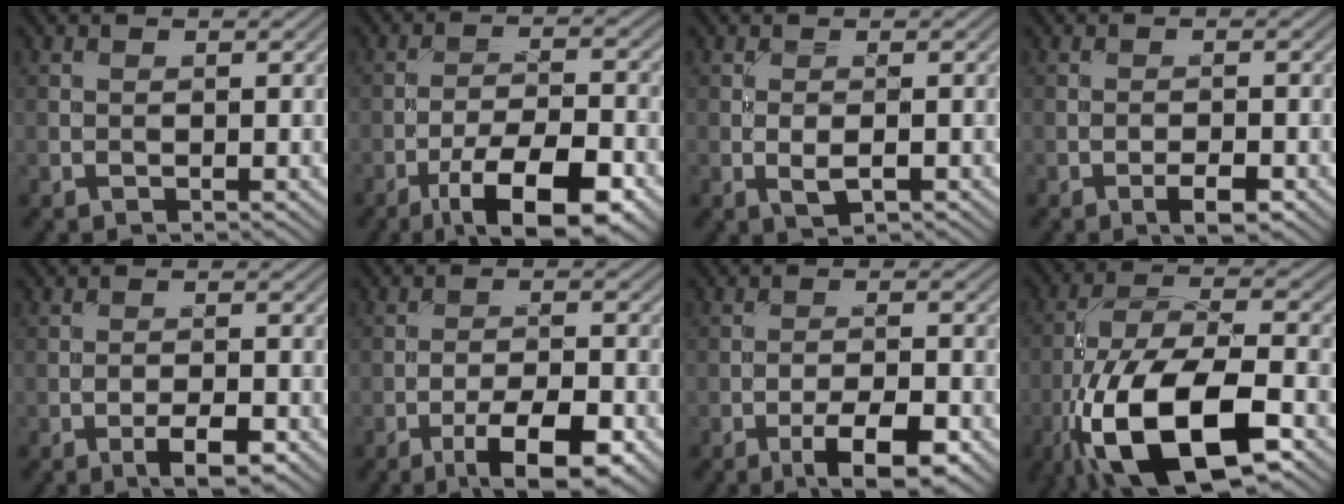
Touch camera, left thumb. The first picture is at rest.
{"total": 11.7, "force": [-6.9, 3.6, 8.8], "torque": [-0.151, -0.001, -0.115]}
{"total": 2.1, "force": [-0.5, 0.8, 1.9], "torque": [-0.042, -0.003, -0.011]}
{"total": 2.6, "force": [-1.4, 0.7, 2.0], "torque": [-0.037, 0.002, -0.027]}
{"total": 3.7, "force": [-2.1, 1.0, 2.9], "torque": [-0.050, 0.003, -0.035]}
{"total": 8.6, "force": [-5.0, 2.4, 6.5], "torque": [-0.106, 0.003, -0.079]}
{"total": 6.7, "force": [-3.9, 1.9, 5.2], "torque": [-0.084, 0.004, -0.061]}
{"total": 17.2, "force": [-8.1, 7.1, 13.4], "torque": [-0.260, -0.017, -0.163]}